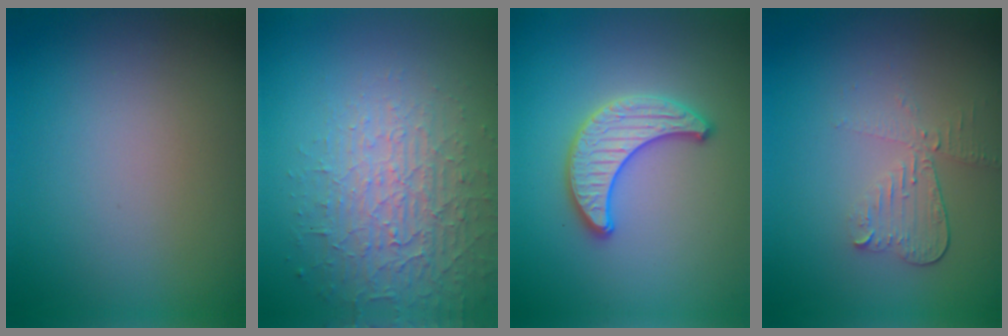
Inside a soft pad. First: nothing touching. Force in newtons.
{"total": 4.2, "press": 3.8, "slide": 1.7}
{"total": 3.4, "press": 3.4, "slide": 0.0}
{"total": 3.0, "press": 2.6, "slide": 1.4}